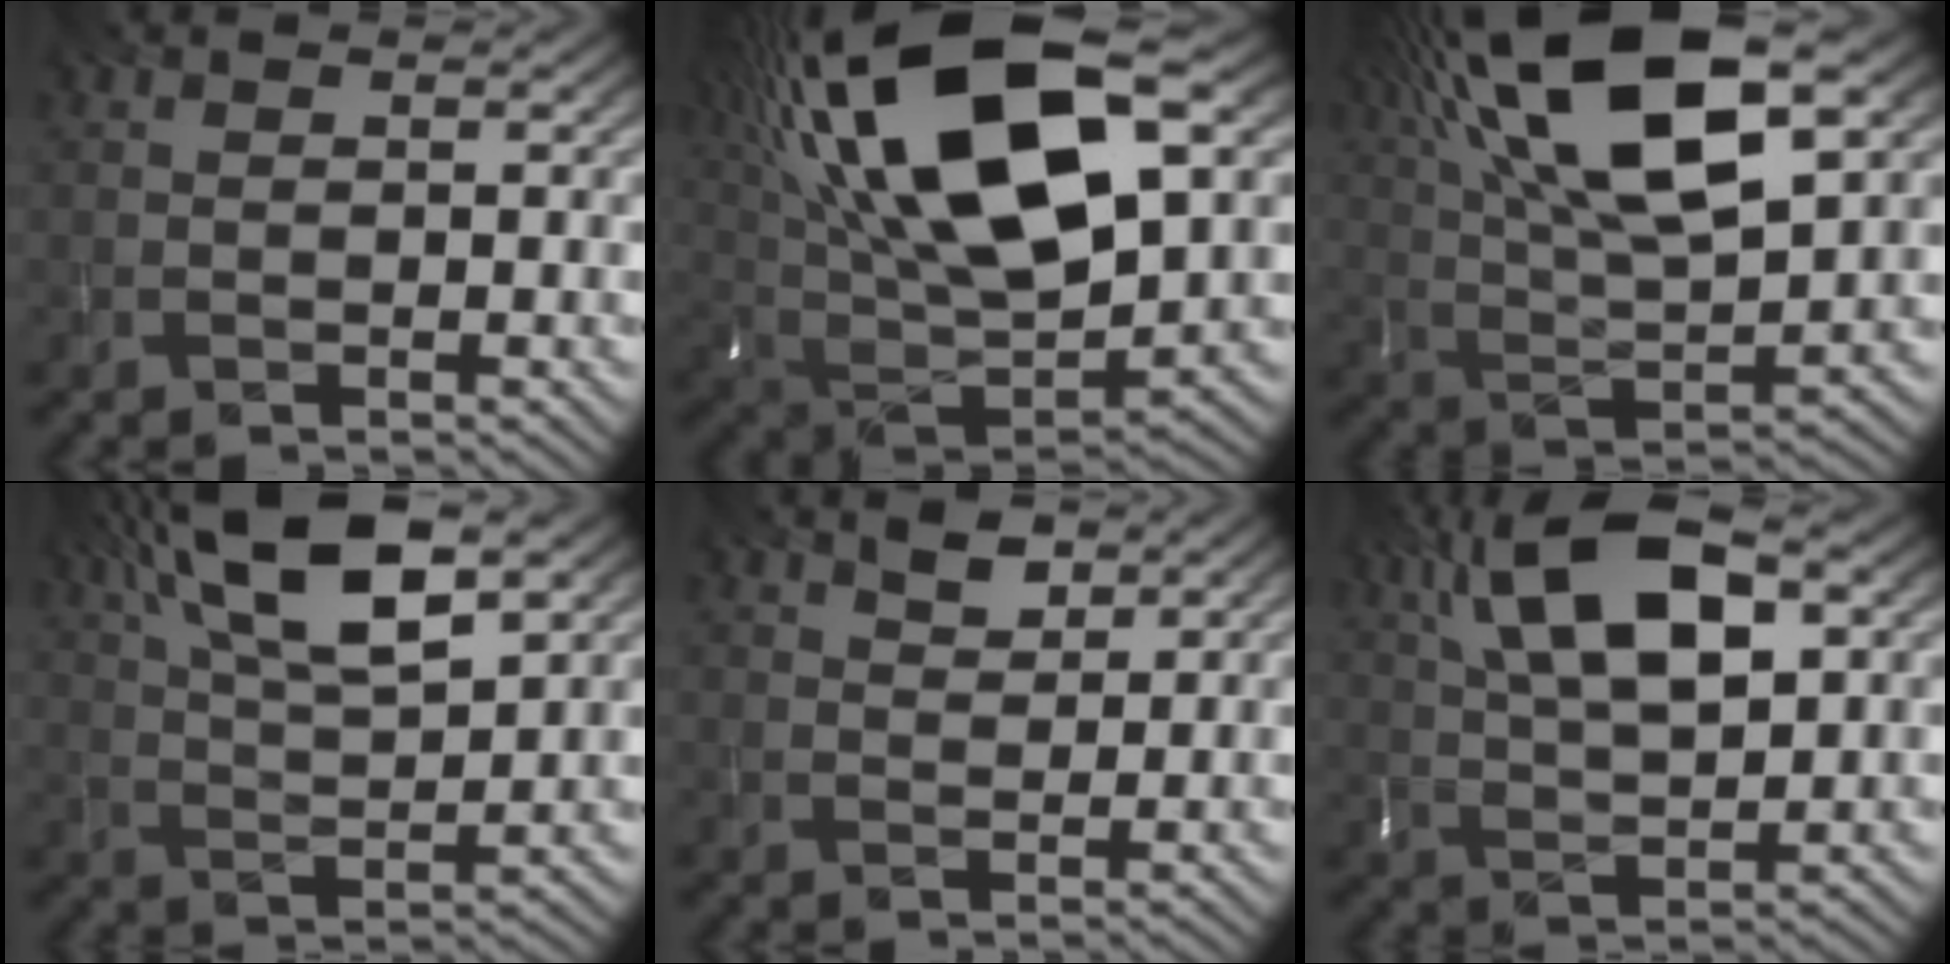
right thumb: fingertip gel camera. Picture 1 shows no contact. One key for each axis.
{"total": 21.6, "fx": 8.5, "fy": 10.1, "fz": 17.0, "tx": -0.378, "ty": 0.041, "tz": 0.157}
{"total": 18.7, "fx": 9.1, "fy": 6.8, "fz": 14.8, "tx": -0.312, "ty": 0.027, "tz": 0.155}
{"total": 12.6, "fx": 6.7, "fy": 4.2, "fz": 9.8, "tx": -0.209, "ty": 0.019, "tz": 0.121}
{"total": 2.3, "fx": 1.7, "fy": 1.1, "fz": 1.1, "tx": -0.022, "ty": 0.000, "tz": 0.031}
{"total": 13.4, "fx": 5.2, "fy": 5.7, "fz": 11.0, "tx": -0.225, "ty": 0.014, "tz": 0.094}